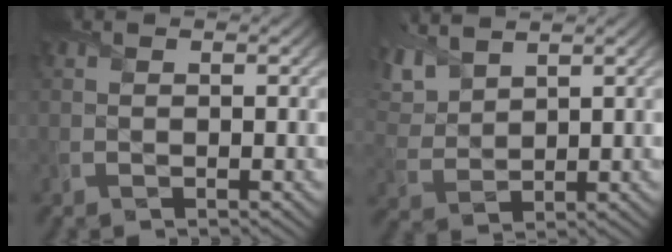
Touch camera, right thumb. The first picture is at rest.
{"total": 6.2, "force": [4.5, 2.5, 3.4], "torque": [-0.101, 0.014, 0.094]}